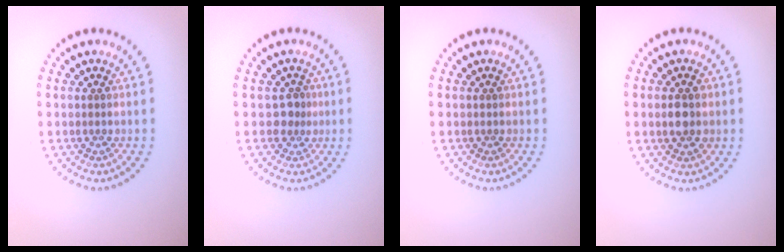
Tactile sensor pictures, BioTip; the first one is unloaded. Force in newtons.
{"total": 1.7, "press": 1.4, "slide": 1.0}
{"total": 0.0}
{"total": 2.6, "press": 2.5, "slide": 0.3}